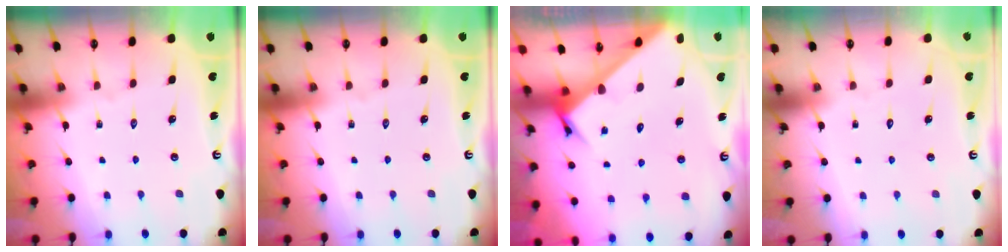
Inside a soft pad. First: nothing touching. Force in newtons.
{"total": 0.0}
{"total": 3.6, "press": 3.6, "slide": 0.2}
{"total": 1.6, "press": 1.6, "slide": 0.0}